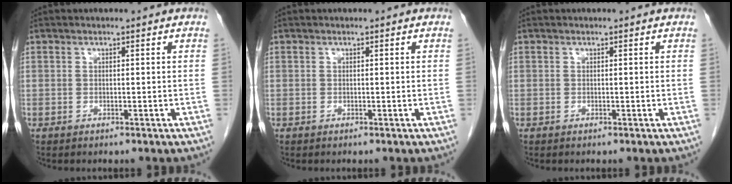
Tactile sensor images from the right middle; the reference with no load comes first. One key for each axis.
{"total": 0.0}
{"total": 0.0}